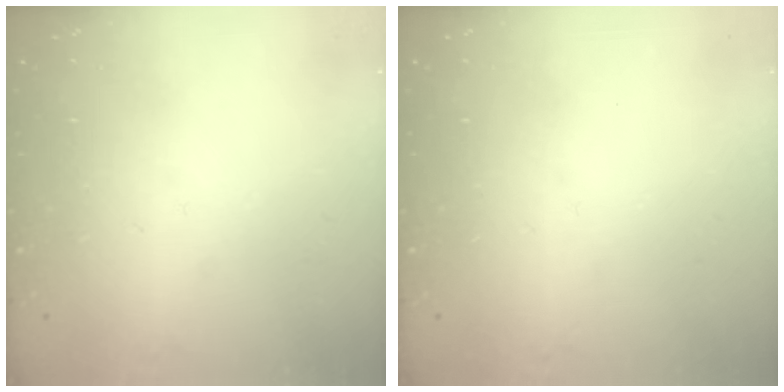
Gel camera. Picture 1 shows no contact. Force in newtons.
{"total": 0.0}